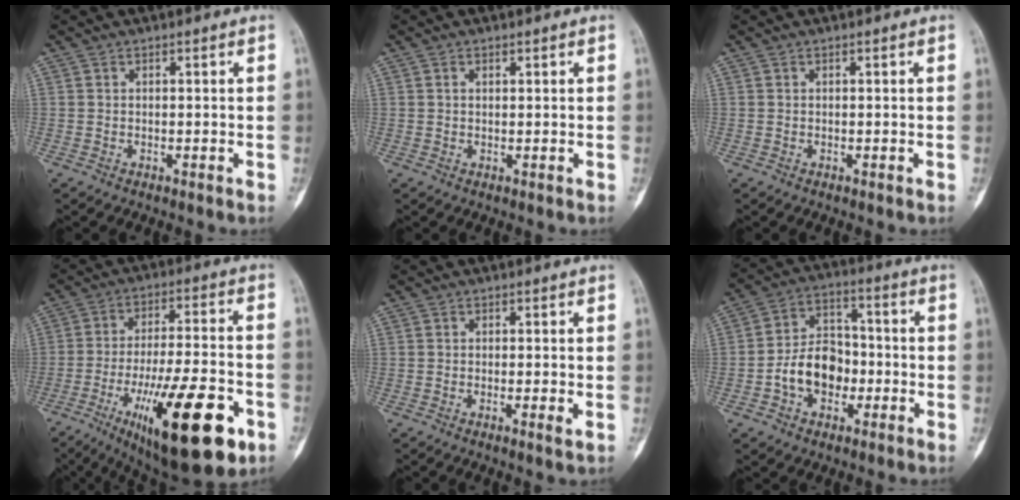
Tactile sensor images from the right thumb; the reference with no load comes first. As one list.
[{"total": 0.9, "force": [0.4, 0.5, 0.6], "torque": [-0.010, 0.000, 0.007]}, {"total": 0.0}, {"total": 23.8, "force": [-10.0, 7.4, 20.3], "torque": [-0.307, 0.032, -0.144]}, {"total": 2.0, "force": [-0.5, 0.2, 1.9], "torque": [-0.038, -0.006, -0.011]}, {"total": 11.0, "force": [-2.9, 8.0, 7.0], "torque": [-0.096, 0.039, -0.056]}]